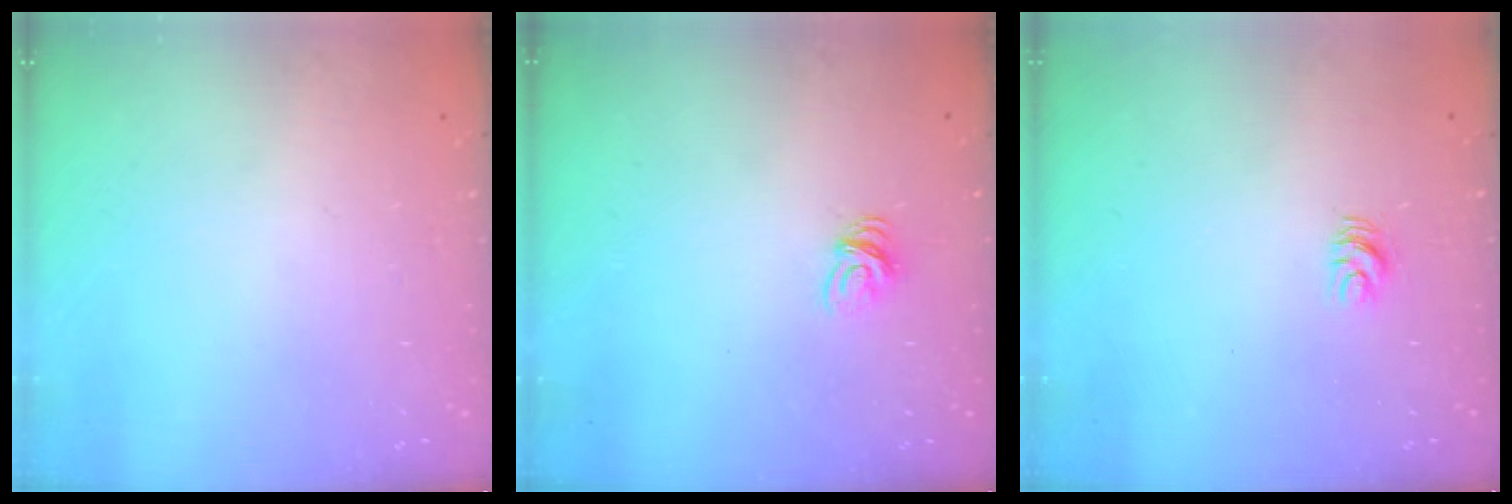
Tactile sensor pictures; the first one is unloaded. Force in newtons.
{"total": 6.2, "press": 6.2, "slide": 0.4}
{"total": 5.1, "press": 5.1, "slide": 0.5}